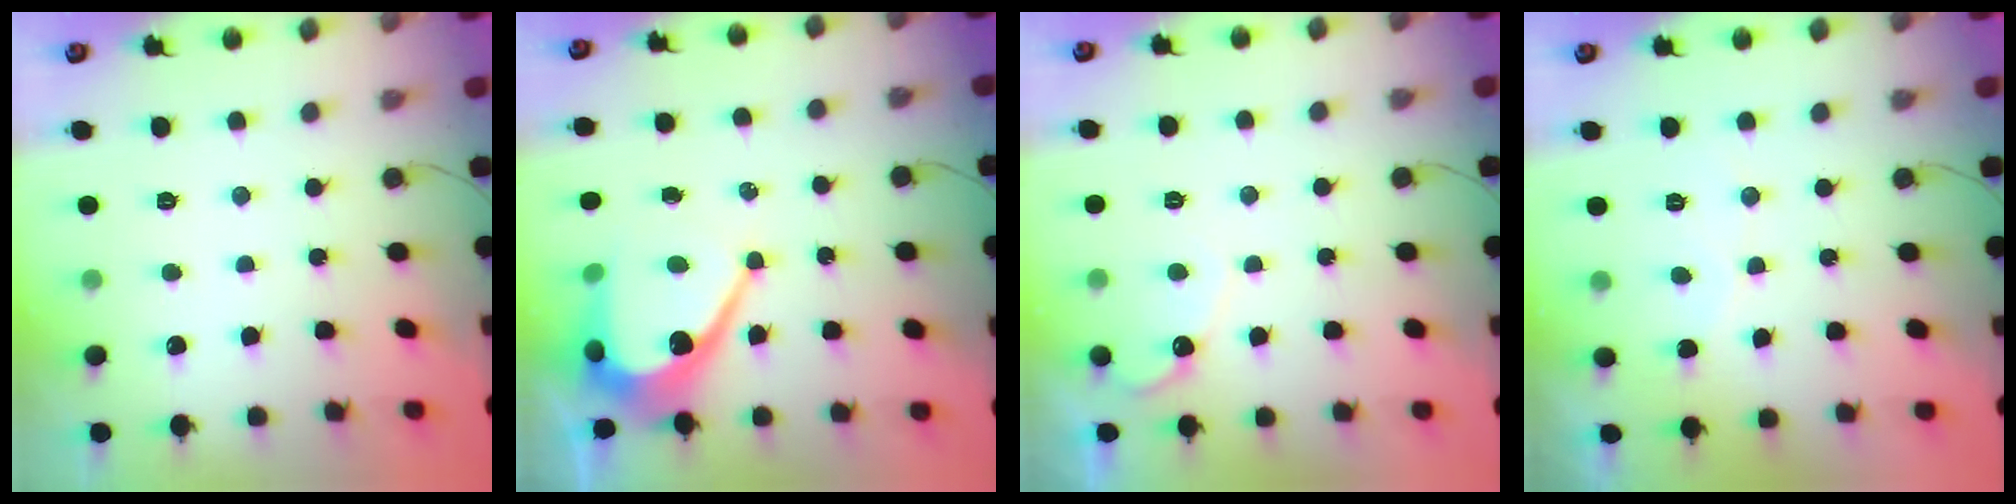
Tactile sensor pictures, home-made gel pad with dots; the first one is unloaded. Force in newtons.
{"total": 10.2, "press": 10.1, "slide": 0.9}
{"total": 3.7, "press": 3.7, "slide": 0.2}
{"total": 2.2, "press": 2.2, "slide": 0.1}